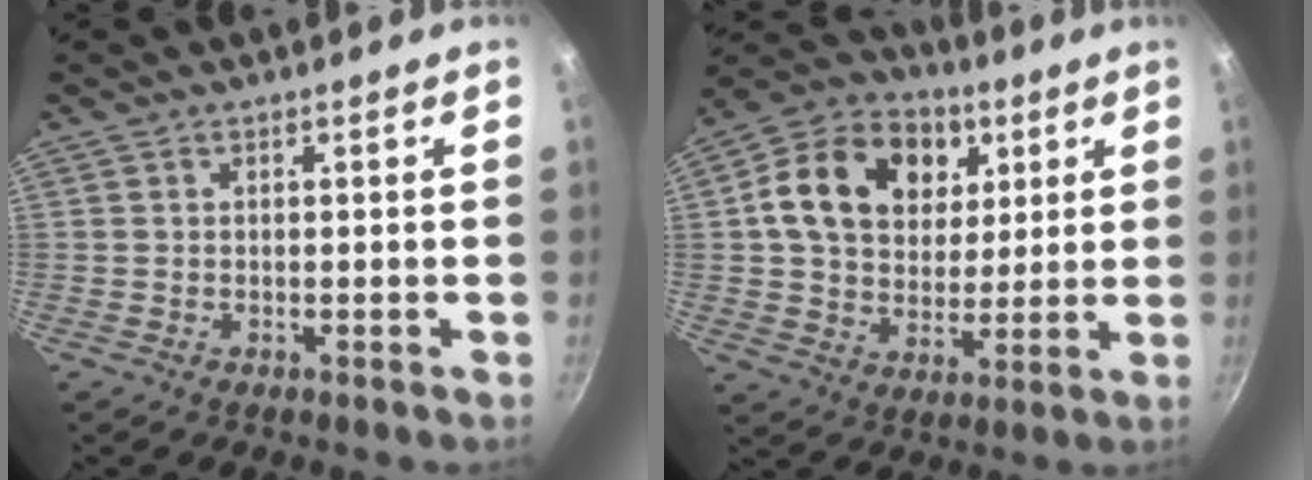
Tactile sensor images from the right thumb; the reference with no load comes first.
{"total": 18.9, "force": [5.6, 14.4, 10.9], "torque": [-0.166, 0.003, 0.086]}